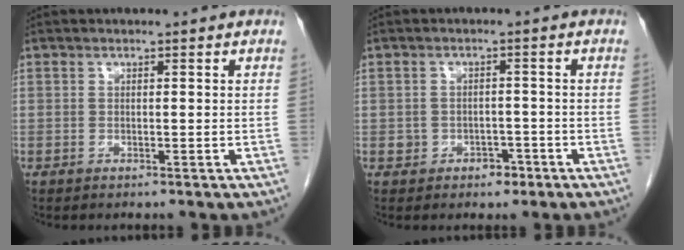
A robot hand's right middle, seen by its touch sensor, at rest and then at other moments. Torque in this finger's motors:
{"motor_torque": [-0.02, 0.07, 0.00, 0.00]}